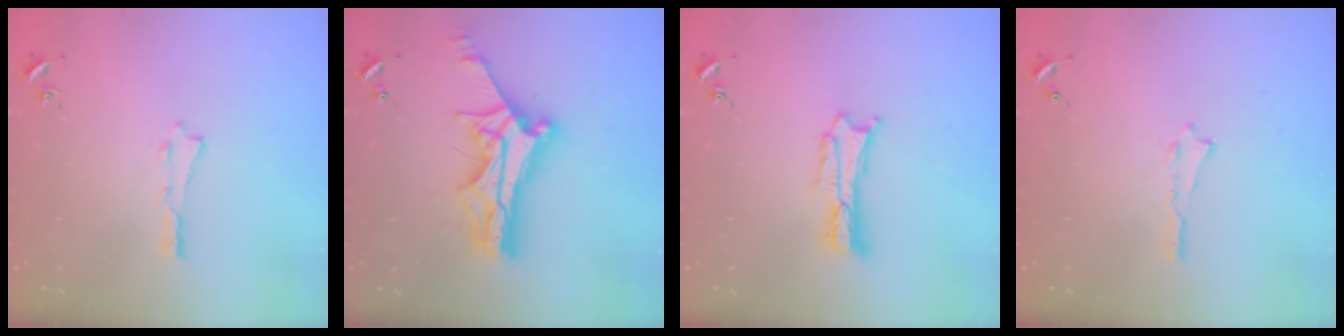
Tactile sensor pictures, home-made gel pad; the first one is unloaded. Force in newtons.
{"total": 10.9, "press": 10.8, "slide": 0.9}
{"total": 1.8, "press": 1.8, "slide": 0.3}
{"total": 0.0}